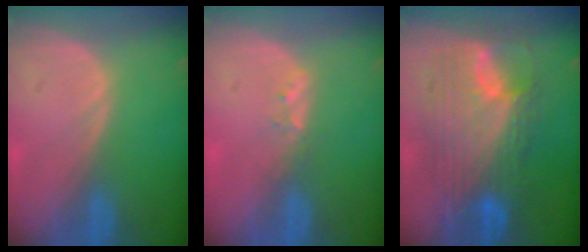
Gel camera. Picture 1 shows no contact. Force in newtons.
{"total": 1.7, "press": 1.5, "slide": 0.9}
{"total": 11.7, "press": 11.7, "slide": 1.1}